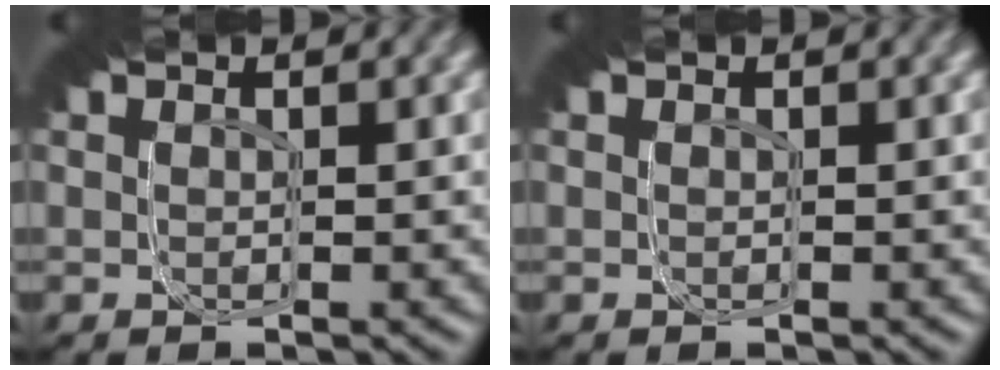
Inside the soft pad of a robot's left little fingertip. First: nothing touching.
{"total": 0.0}